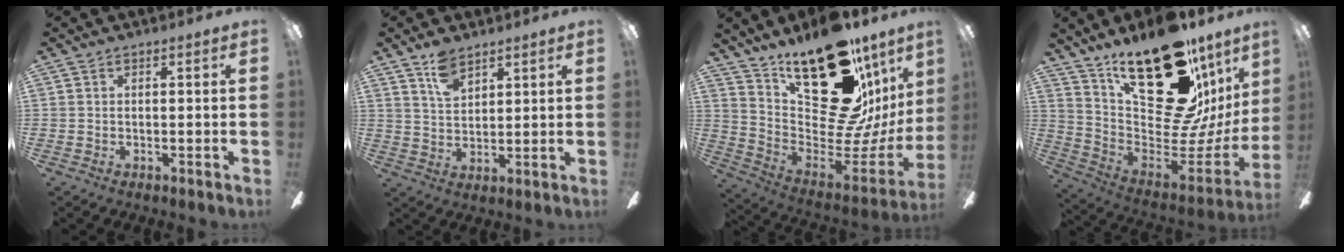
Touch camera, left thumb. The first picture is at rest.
{"total": 6.6, "force": [4.8, 3.1, 3.2], "torque": [-0.061, -0.018, 0.087]}
{"total": 26.8, "force": [15.7, 12.1, 18.1], "torque": [-0.240, -0.129, 0.294]}
{"total": 27.9, "force": [16.5, 12.7, 18.6], "torque": [-0.249, -0.129, 0.312]}